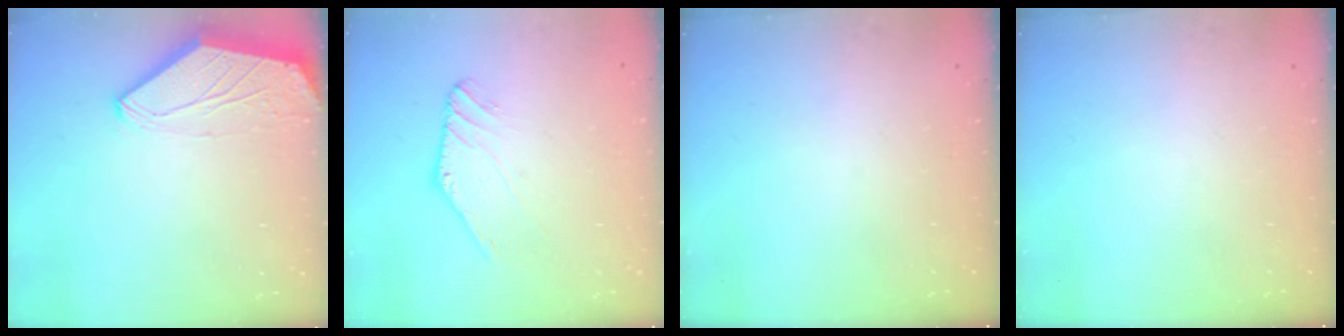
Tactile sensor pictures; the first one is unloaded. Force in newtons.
{"total": 1.0, "press": 1.0, "slide": 0.1}
{"total": 0.0}
{"total": 0.0}